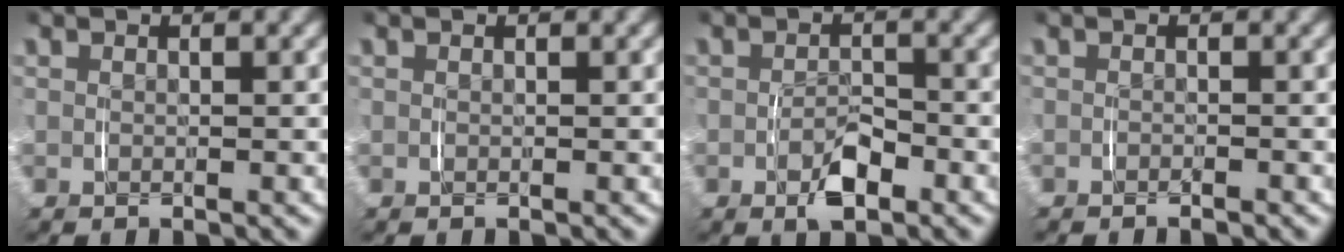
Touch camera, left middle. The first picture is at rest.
{"total": 0.0}
{"total": 2.9, "force": [-1.5, 1.5, 1.9], "torque": [-0.031, -0.005, -0.027]}
{"total": 0.9, "force": [-0.9, 0.0, 0.0], "torque": [0.000, 0.000, -0.015]}